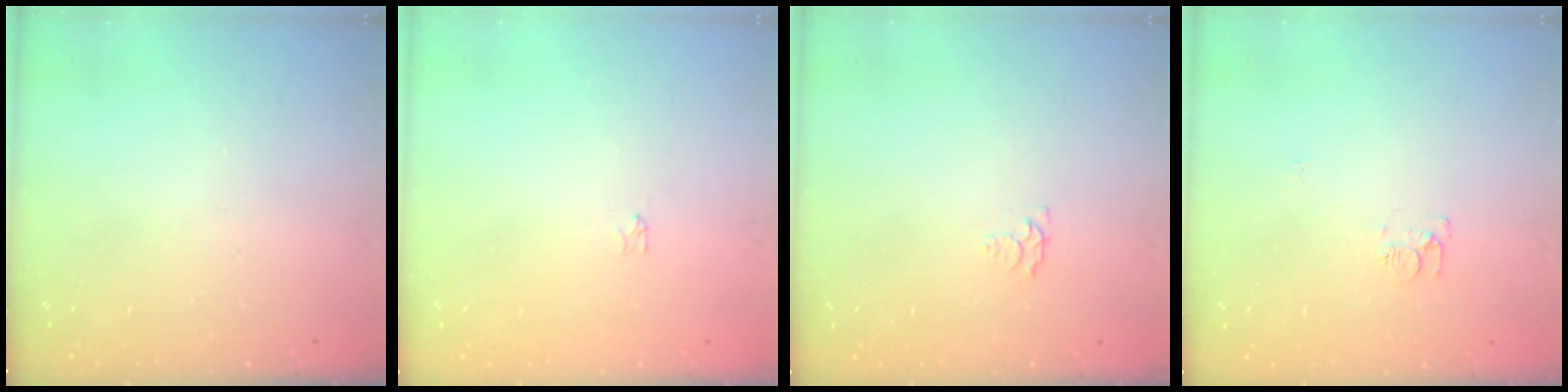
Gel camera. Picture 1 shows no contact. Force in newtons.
{"total": 0.0}
{"total": 3.2, "press": 3.2, "slide": 0.5}
{"total": 5.5, "press": 5.5, "slide": 0.4}